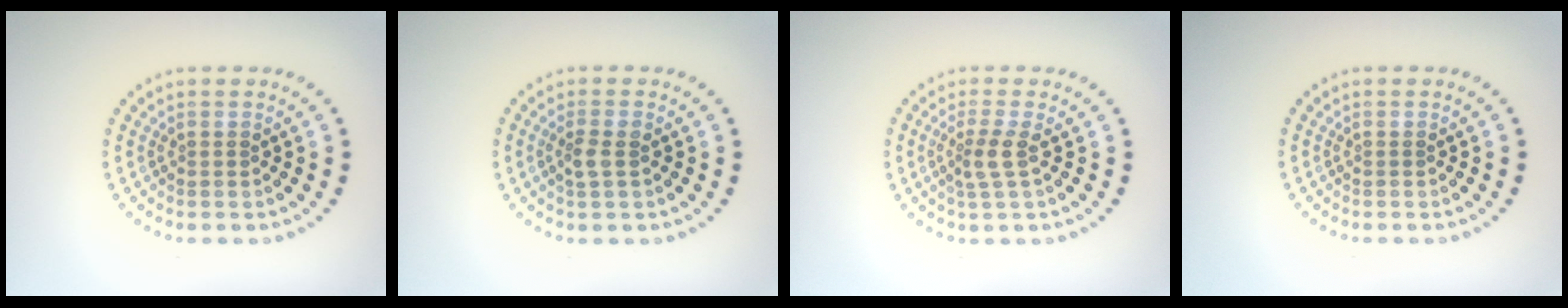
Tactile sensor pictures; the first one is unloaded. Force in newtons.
{"total": 1.7, "press": 1.6, "slide": 0.5}
{"total": 2.1, "press": 1.6, "slide": 1.4}
{"total": 0.0}